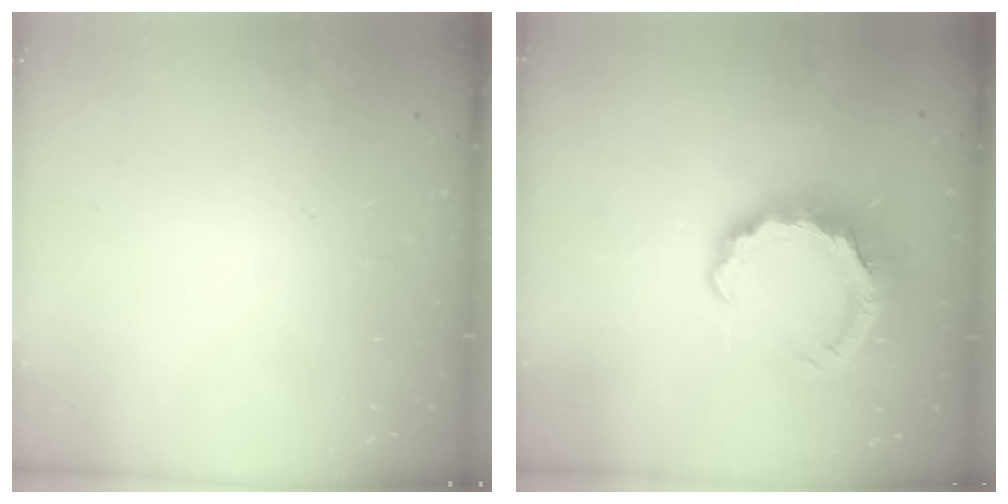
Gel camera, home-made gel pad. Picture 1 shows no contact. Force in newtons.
{"total": 8.0, "press": 7.8, "slide": 1.3}